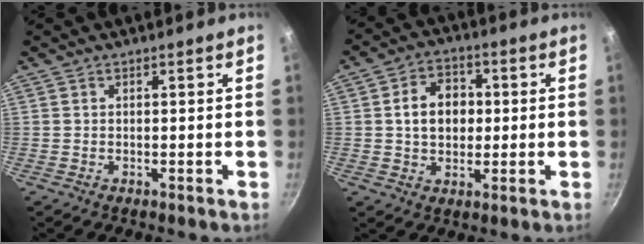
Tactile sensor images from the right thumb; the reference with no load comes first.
{"total": 9.1, "force": [0.7, 7.0, 5.8], "torque": [-0.071, 0.014, 0.006]}